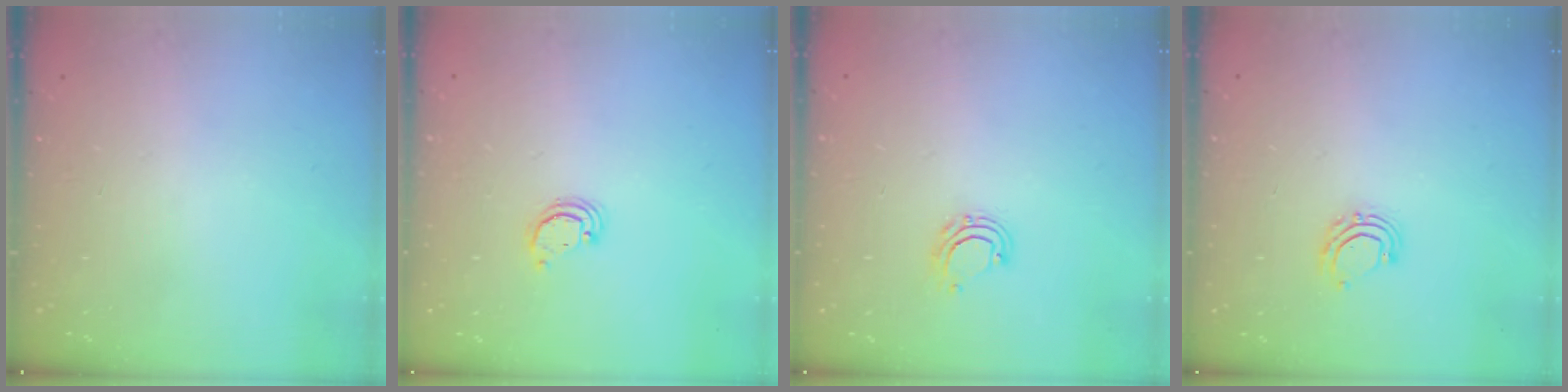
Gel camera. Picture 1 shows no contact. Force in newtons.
{"total": 2.4, "press": 2.4, "slide": 0.2}
{"total": 6.1, "press": 6.0, "slide": 1.1}
{"total": 6.3, "press": 6.2, "slide": 1.3}